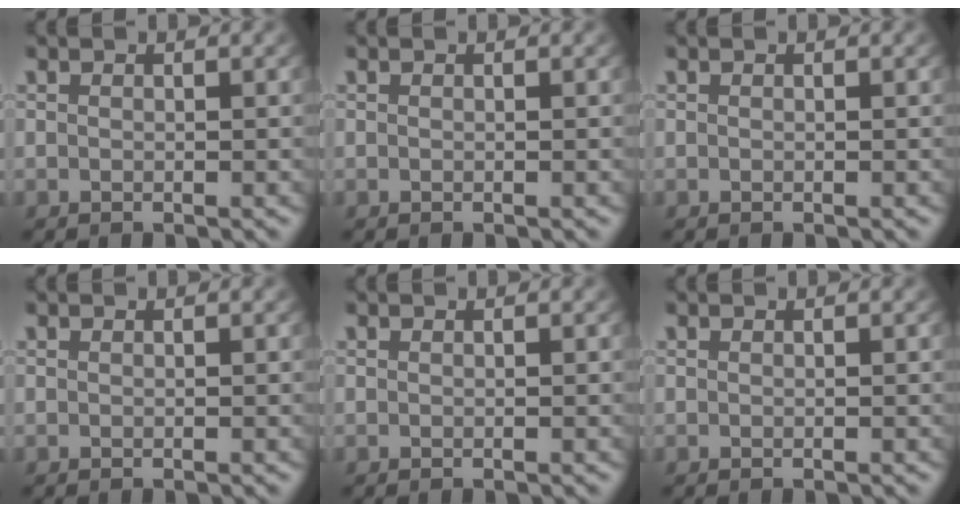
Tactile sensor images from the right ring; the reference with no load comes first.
{"total": 0.0}
{"total": 0.0}
{"total": 0.0}
{"total": 0.0}
{"total": 0.0}